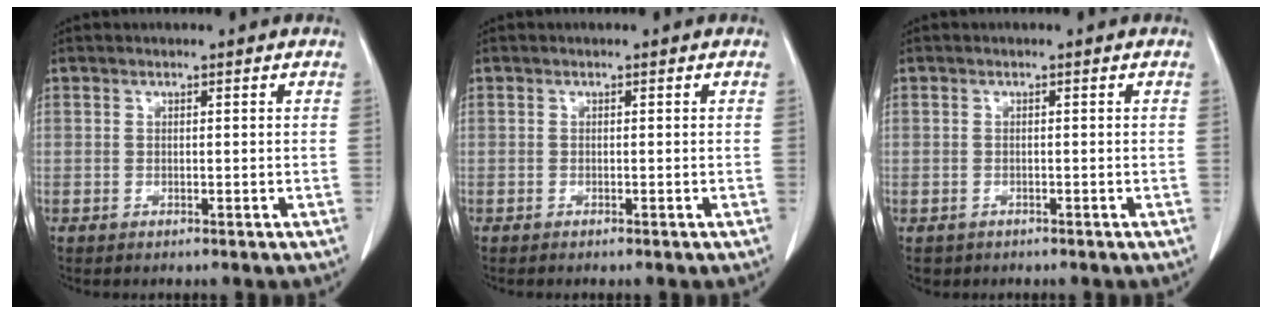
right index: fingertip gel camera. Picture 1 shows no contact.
{"total": 0.0}
{"total": 1.5, "force": [-0.8, 1.3, 0.1], "torque": [-0.009, 0.003, -0.009]}